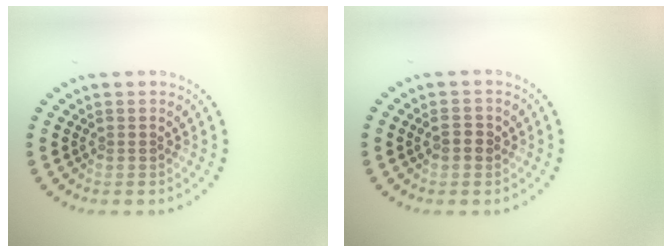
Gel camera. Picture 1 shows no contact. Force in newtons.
{"total": 1.3, "press": 1.3, "slide": 0.0}